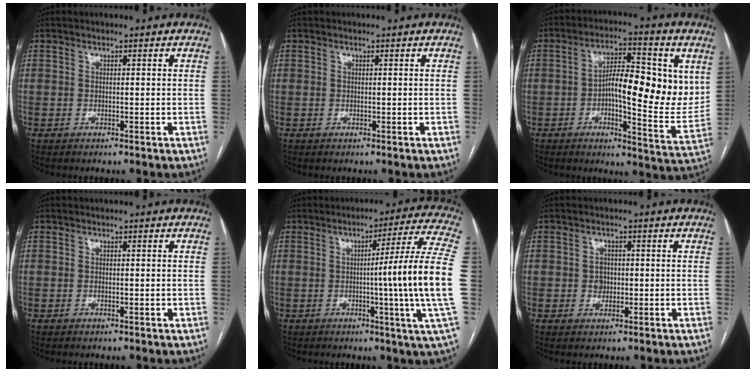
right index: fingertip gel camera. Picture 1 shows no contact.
{"total": 0.0}
{"total": 15.3, "force": [2.1, 4.6, 14.5], "torque": [-0.207, 0.015, 0.030]}
{"total": 0.0}
{"total": 15.9, "force": [-1.0, -3.0, 15.6], "torque": [-0.211, -0.013, -0.025]}
{"total": 2.1, "force": [-0.1, 1.8, 1.0], "torque": [-0.007, 0.006, 0.002]}